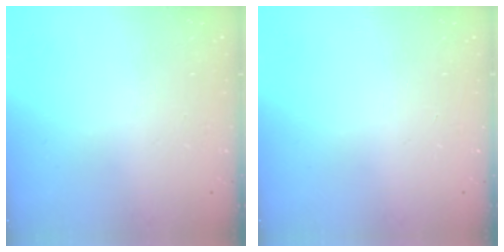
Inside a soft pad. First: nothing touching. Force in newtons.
{"total": 0.0}